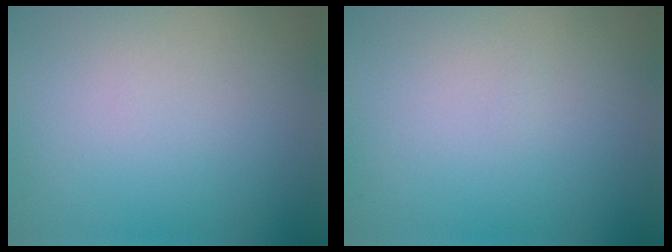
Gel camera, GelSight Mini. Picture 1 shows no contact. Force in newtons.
{"total": 0.0}